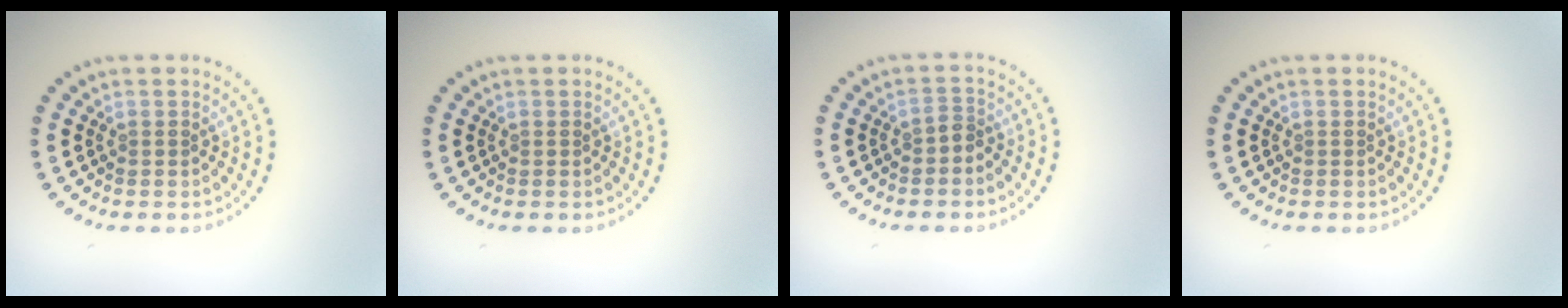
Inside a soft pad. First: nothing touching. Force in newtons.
{"total": 0.0}
{"total": 1.2, "press": 0.9, "slide": 0.8}
{"total": 0.0}